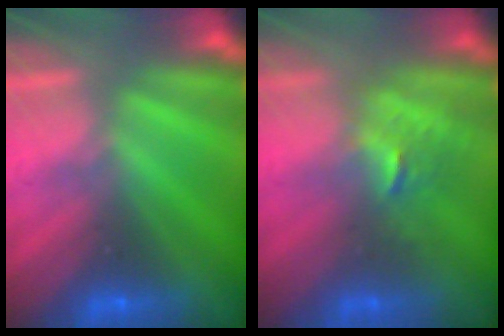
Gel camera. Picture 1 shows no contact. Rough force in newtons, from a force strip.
{"total": 2.5}